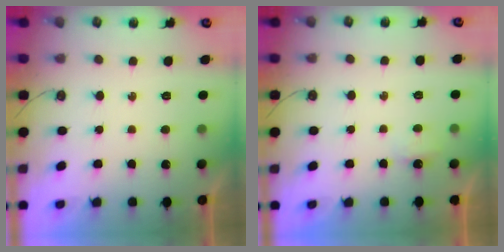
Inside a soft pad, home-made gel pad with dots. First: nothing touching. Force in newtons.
{"total": 2.6, "press": 2.6, "slide": 0.4}